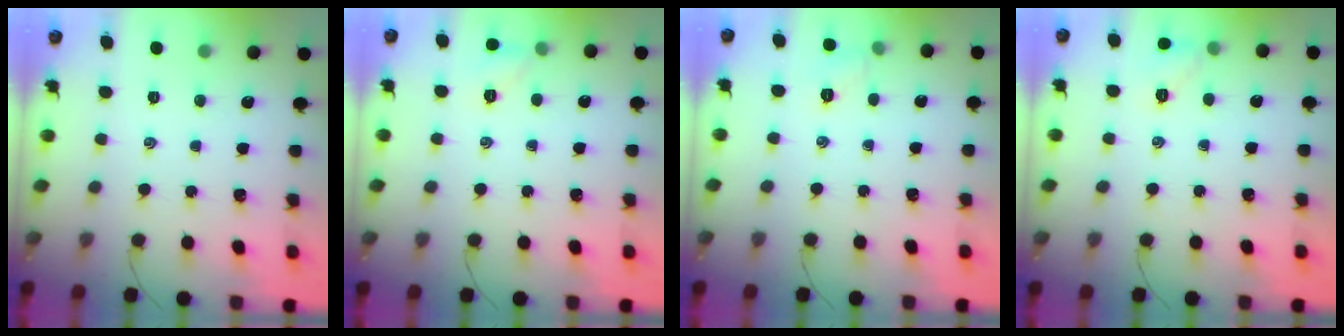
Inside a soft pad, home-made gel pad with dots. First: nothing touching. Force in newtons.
{"total": 6.4, "press": 6.1, "slide": 1.9}
{"total": 5.2, "press": 4.9, "slide": 1.6}
{"total": 6.5, "press": 6.2, "slide": 1.7}